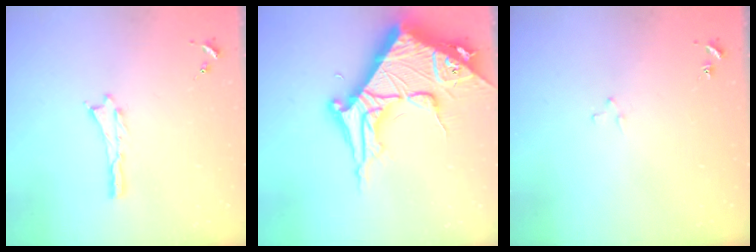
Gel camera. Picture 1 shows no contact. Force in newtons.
{"total": 14.6, "press": 14.5, "slide": 1.6}
{"total": 1.9, "press": 1.9, "slide": 0.1}